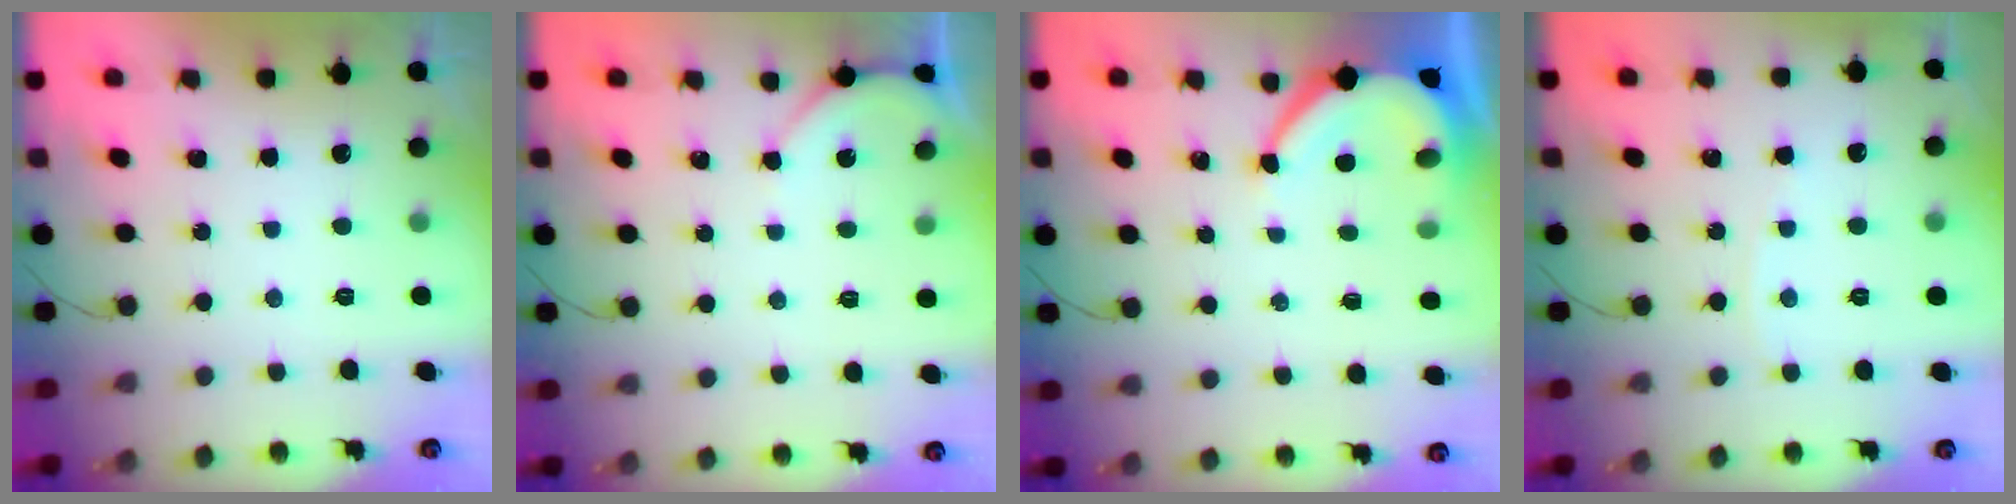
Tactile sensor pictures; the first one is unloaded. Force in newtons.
{"total": 2.2, "press": 2.2, "slide": 0.3}
{"total": 7.1, "press": 7.0, "slide": 0.8}
{"total": 1.6, "press": 1.6, "slide": 0.2}